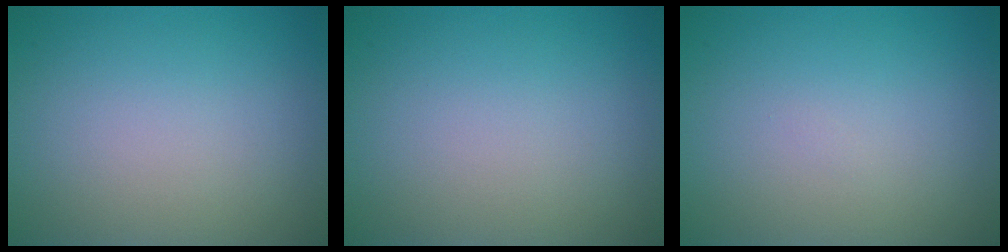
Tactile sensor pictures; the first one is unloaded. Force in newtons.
{"total": 0.0}
{"total": 0.0}